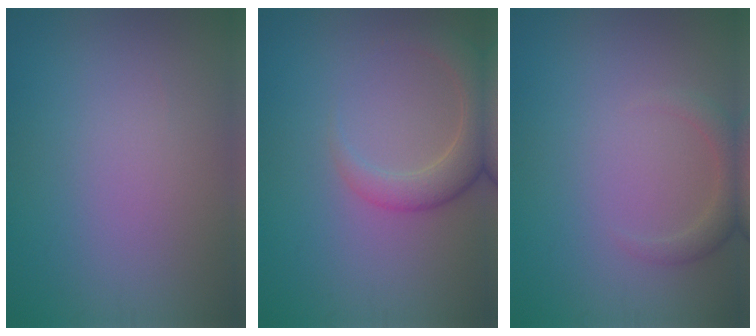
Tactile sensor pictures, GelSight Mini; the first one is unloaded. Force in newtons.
{"total": 4.1, "press": 4.0, "slide": 0.6}
{"total": 2.0, "press": 2.0, "slide": 0.3}